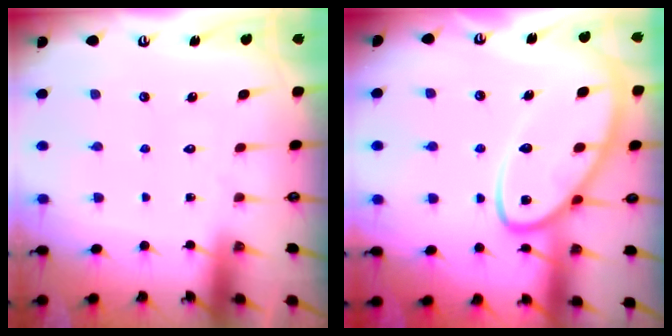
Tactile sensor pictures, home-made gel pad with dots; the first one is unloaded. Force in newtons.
{"total": 12.6, "press": 12.5, "slide": 1.1}